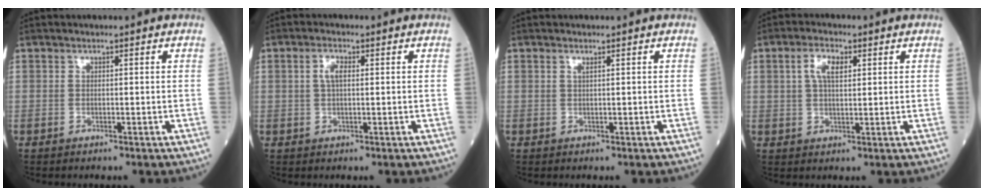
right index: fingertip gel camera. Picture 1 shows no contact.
{"total": 2.5, "force": [0.5, 0.9, 2.2], "torque": [-0.048, 0.007, 0.011]}
{"total": 0.5, "force": [0.3, -0.1, 0.4], "torque": [-0.013, -0.001, 0.006]}
{"total": 4.4, "force": [1.5, 1.7, 3.7], "torque": [-0.076, 0.009, 0.029]}